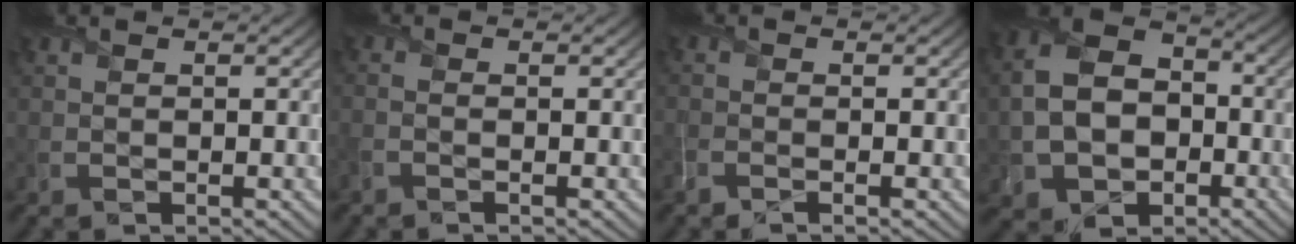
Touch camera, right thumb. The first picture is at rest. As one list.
[{"total": 1.2, "force": [-0.8, 0.2, 0.9], "torque": [-0.022, -0.004, -0.024]}, {"total": 1.7, "force": [-1.2, 0.4, 1.1], "torque": [-0.029, -0.008, -0.032]}, {"total": 11.7, "force": [-2.5, 8.8, 7.2], "torque": [-0.167, -0.025, -0.049]}]